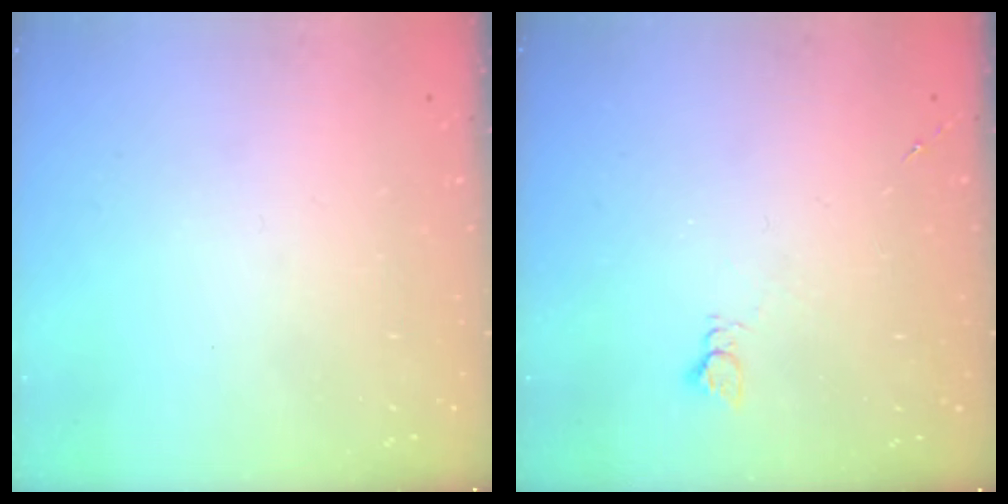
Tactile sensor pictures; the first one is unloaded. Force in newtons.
{"total": 2.6, "press": 2.5, "slide": 0.4}